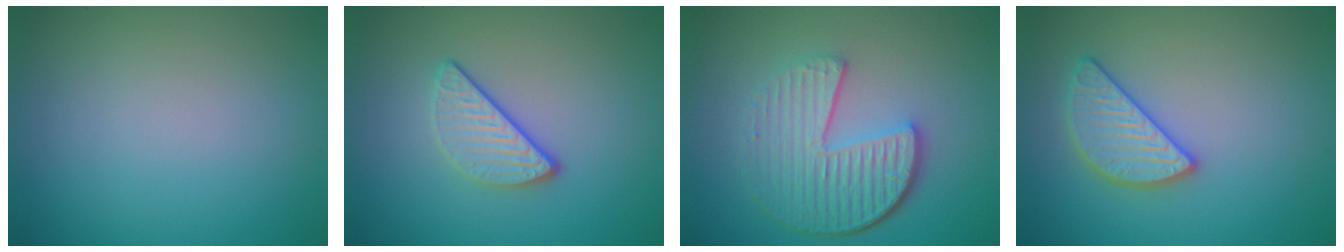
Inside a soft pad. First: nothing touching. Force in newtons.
{"total": 2.9, "press": 2.4, "slide": 1.7}
{"total": 6.3, "press": 4.4, "slide": 4.4}
{"total": 3.1, "press": 3.1, "slide": 0.3}